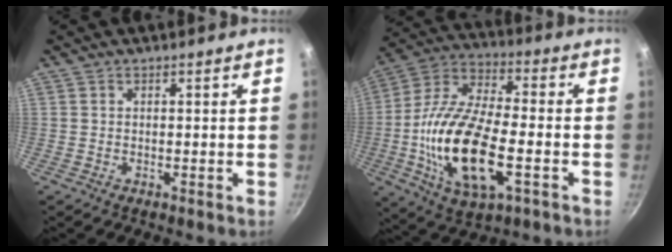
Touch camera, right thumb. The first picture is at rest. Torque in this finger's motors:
{"motor_torque": [0.02, 1.45, 1.94, -0.85, 0.64]}